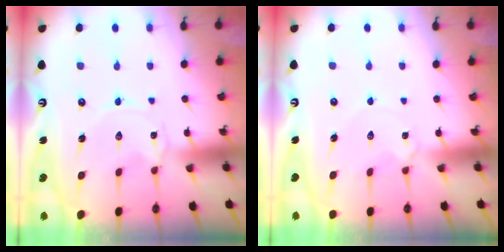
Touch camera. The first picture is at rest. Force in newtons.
{"total": 2.3, "press": 2.3, "slide": 0.3}